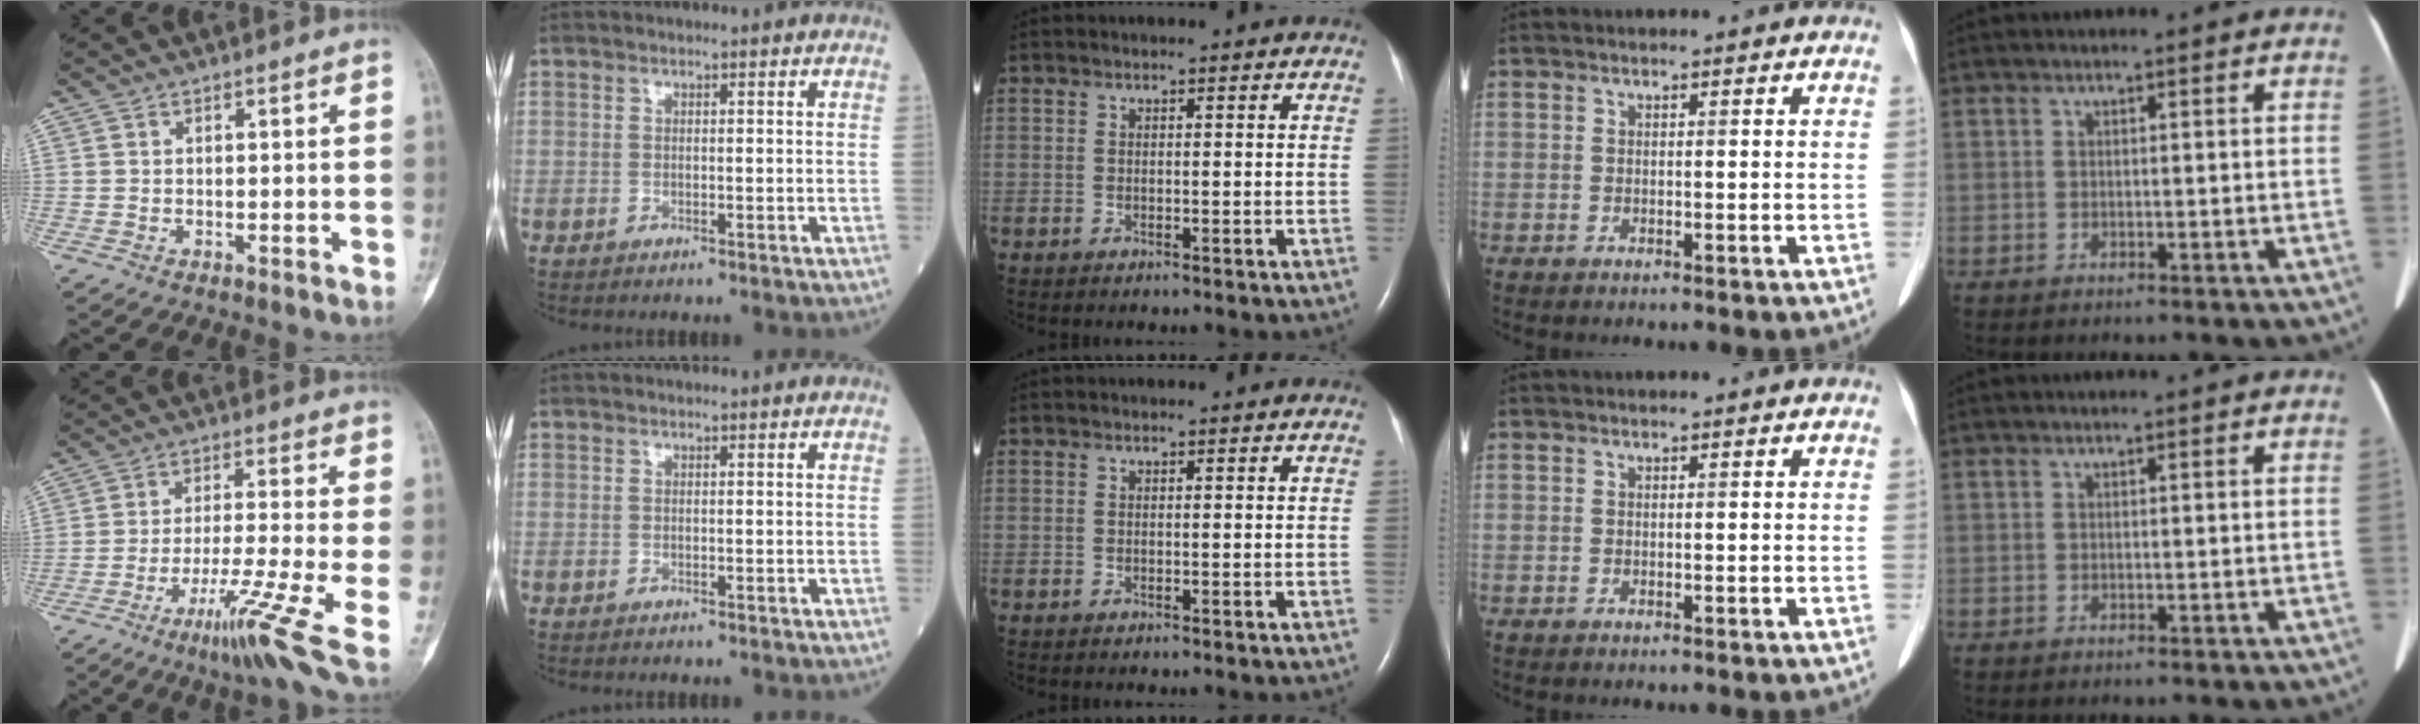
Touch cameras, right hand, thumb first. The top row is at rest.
{"thumb": {"total": 12.5, "force": [-5.3, -0.5, 11.4], "torque": [-0.212, 0.002, -0.090]}}